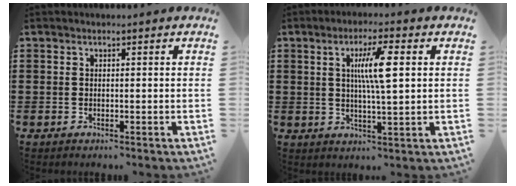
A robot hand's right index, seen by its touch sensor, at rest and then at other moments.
{"total": 7.0, "force": [1.7, 1.1, 6.7], "torque": [-0.133, 0.006, 0.022]}